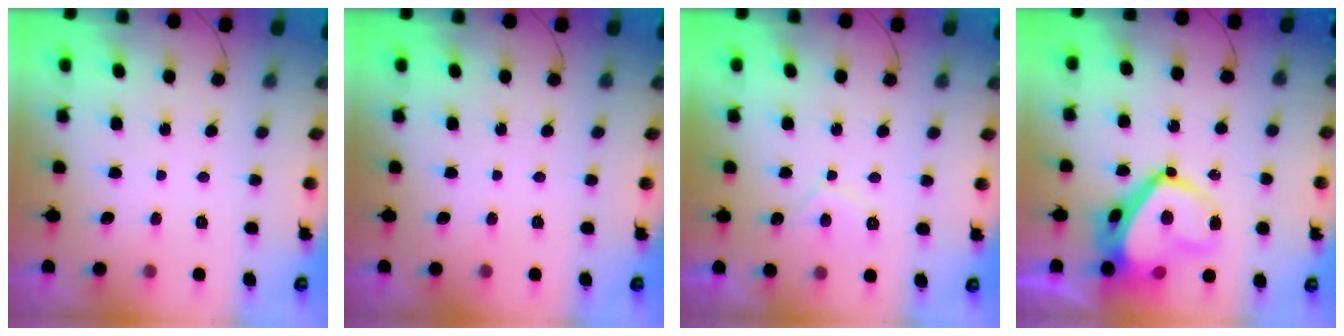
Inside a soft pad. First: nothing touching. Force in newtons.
{"total": 0.0}
{"total": 3.1, "press": 3.0, "slide": 0.7}
{"total": 16.1, "press": 16.0, "slide": 1.7}